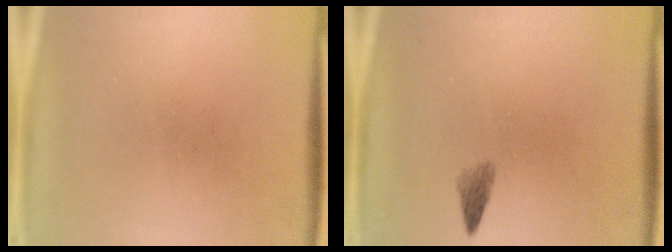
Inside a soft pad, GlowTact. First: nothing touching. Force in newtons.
{"total": 1.5}